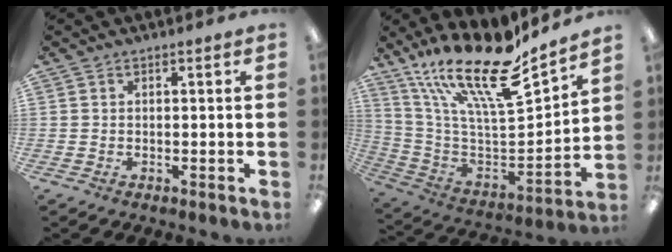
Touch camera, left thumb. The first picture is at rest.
{"total": 22.0, "force": [16.5, 5.4, 13.4], "torque": [-0.243, -0.124, 0.280]}